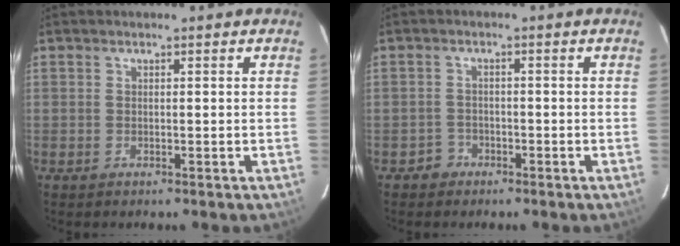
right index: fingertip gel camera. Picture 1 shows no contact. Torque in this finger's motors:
{"motor_torque": [-0.25, 0.16, -0.52, -0.12]}